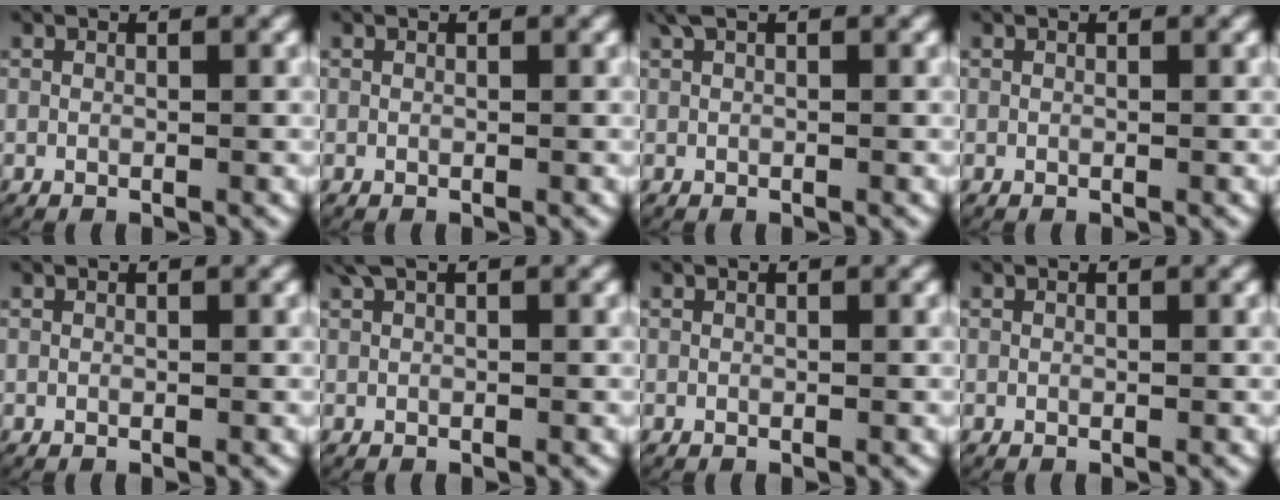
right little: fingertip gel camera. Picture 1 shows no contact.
{"total": 0.0}
{"total": 1.2, "force": [0.9, 0.2, 0.7], "torque": [-0.012, 0.007, 0.015]}
{"total": 0.0}
{"total": 0.0}
{"total": 1.5, "force": [1.1, 0.3, 0.9], "torque": [-0.016, 0.008, 0.018]}
{"total": 0.0}
{"total": 0.0}